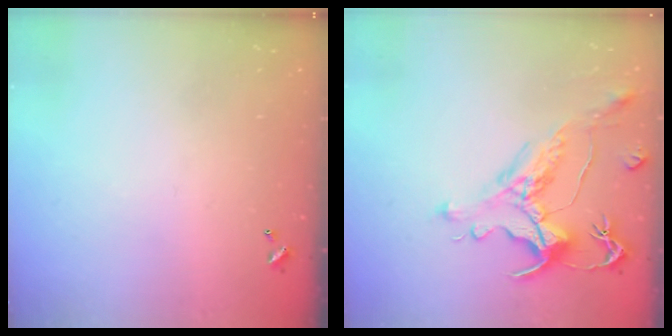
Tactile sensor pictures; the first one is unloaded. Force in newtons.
{"total": 1.3, "press": 0.1, "slide": 1.3}